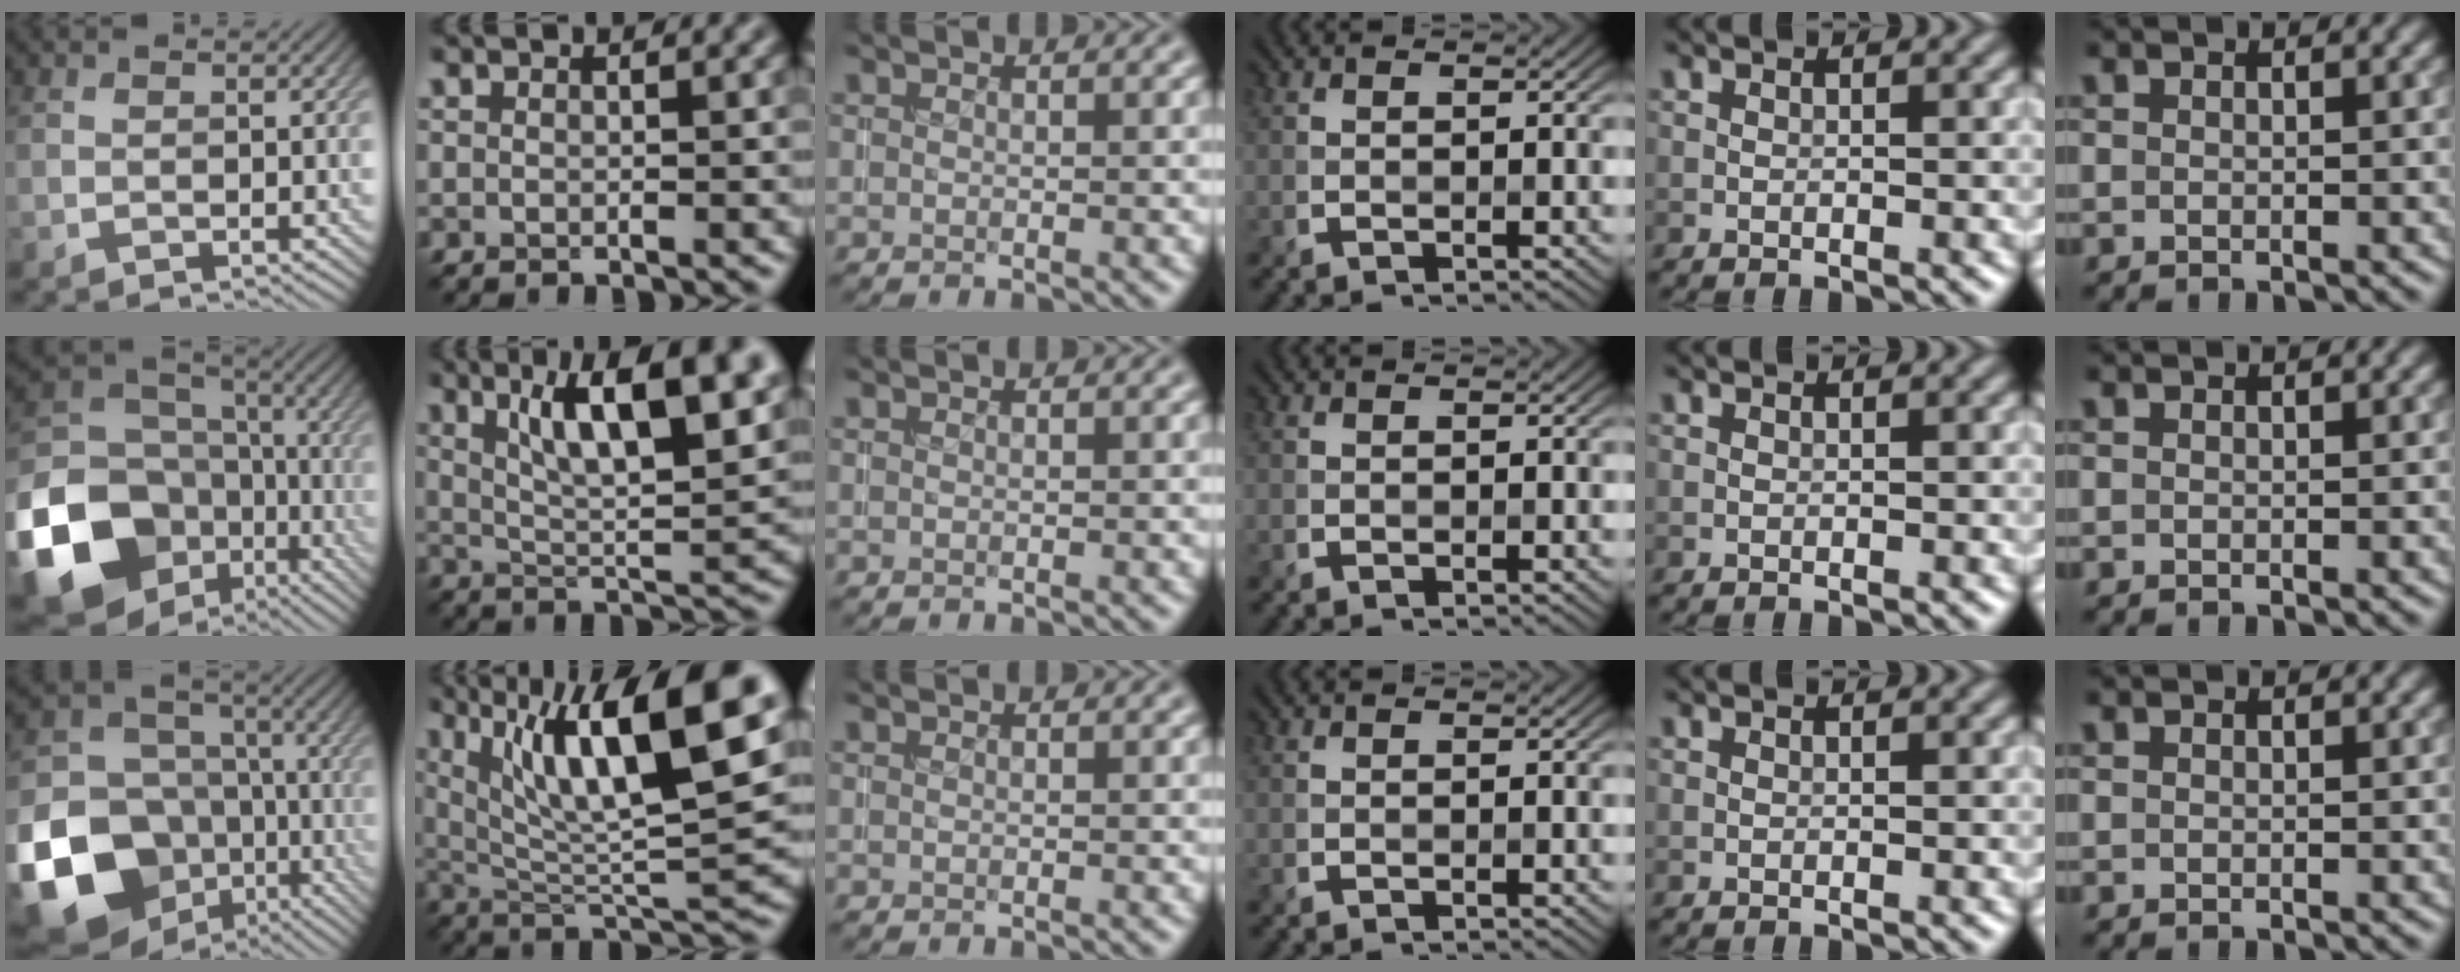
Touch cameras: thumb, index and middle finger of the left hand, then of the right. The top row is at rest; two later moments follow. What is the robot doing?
{"motion": "insert", "object": "coin"}